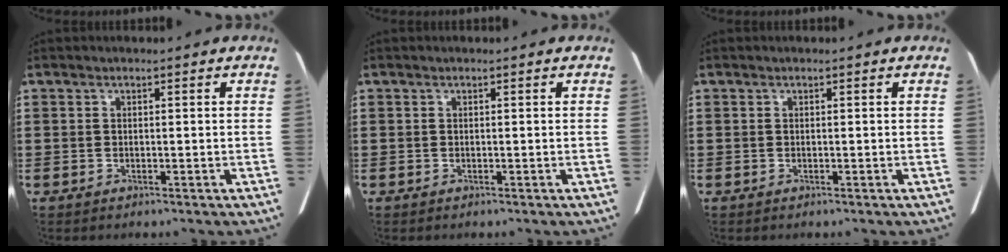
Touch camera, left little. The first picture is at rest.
{"total": 0.0}
{"total": 0.0}